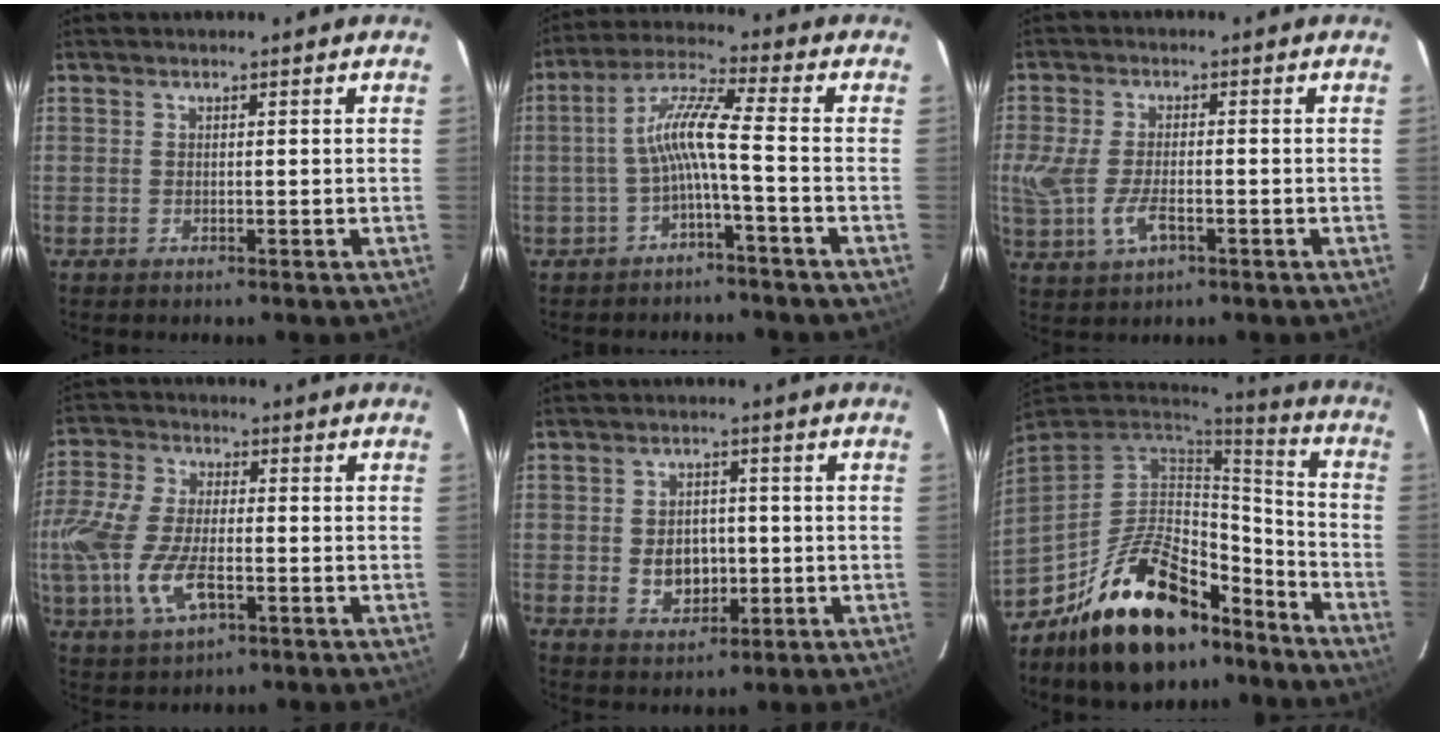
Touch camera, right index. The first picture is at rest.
{"total": 7.3, "force": [-2.5, -0.4, 6.9], "torque": [-0.158, 0.016, -0.046]}
{"total": 7.8, "force": [-2.4, 3.5, 6.6], "torque": [-0.147, -0.011, -0.042]}
{"total": 15.3, "force": [-4.0, 7.4, 12.8], "torque": [-0.291, -0.010, -0.076]}
{"total": 6.4, "force": [-0.8, 4.9, 4.0], "torque": [-0.078, 0.003, -0.003]}
{"total": 23.1, "force": [-15.6, 10.9, 13.1], "torque": [-0.250, 0.028, -0.230]}